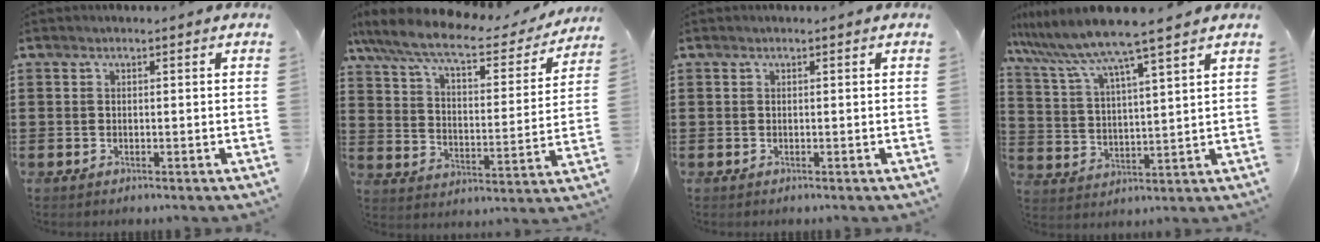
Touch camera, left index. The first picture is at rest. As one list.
[{"total": 8.7, "force": [6.9, 1.5, 5.0], "torque": [-0.123, -0.037, 0.115]}, {"total": 0.0}, {"total": 7.8, "force": [6.9, -1.0, 3.6], "torque": [-0.098, -0.044, 0.112]}]